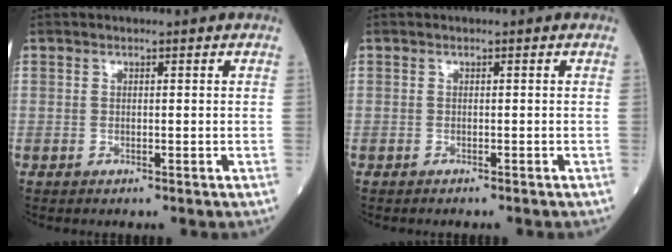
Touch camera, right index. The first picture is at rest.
{"total": 1.1, "force": [-1.0, 0.1, 0.4], "torque": [-0.006, -0.001, -0.013]}